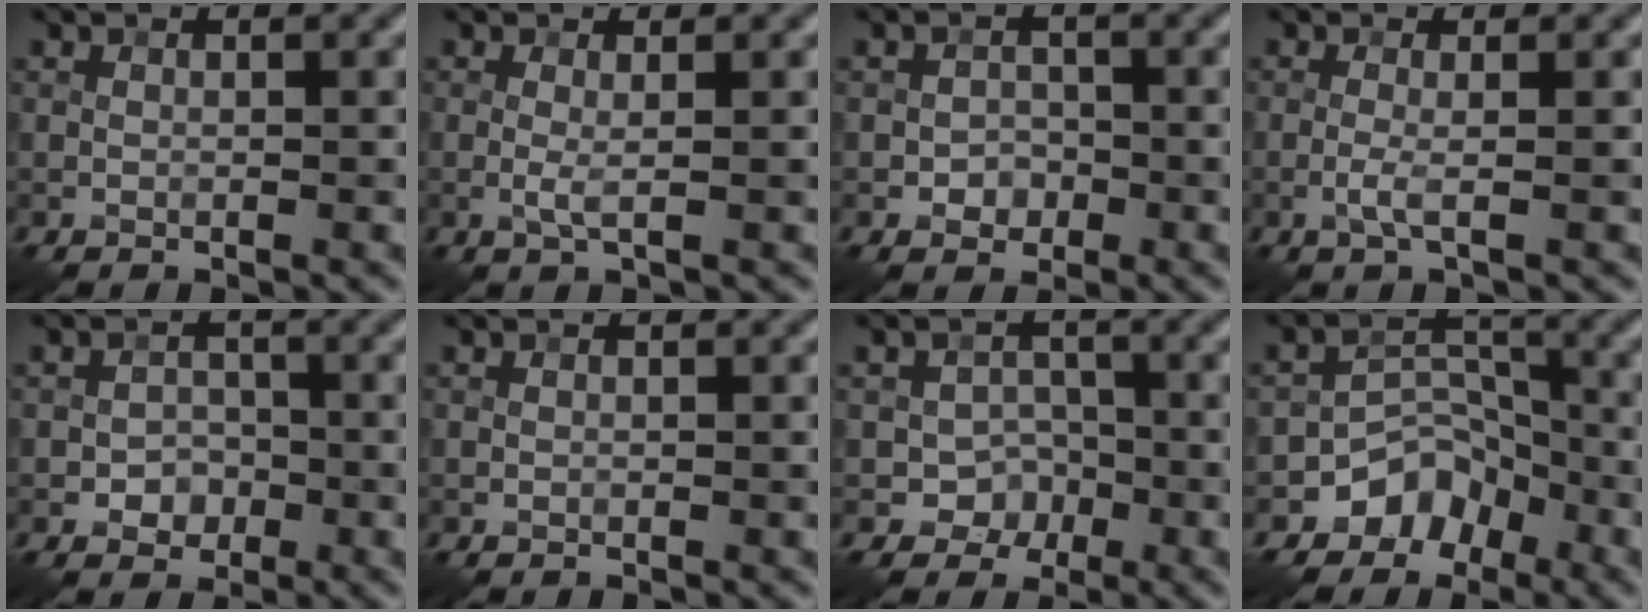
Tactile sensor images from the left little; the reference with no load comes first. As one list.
[{"total": 1.2, "force": [0.0, 0.1, 1.2], "torque": [-0.028, -0.002, -0.001]}, {"total": 1.8, "force": [-0.7, 1.5, 0.7], "torque": [-0.006, 0.001, -0.015]}, {"total": 1.5, "force": [-0.4, 0.2, 1.5], "torque": [-0.032, -0.001, -0.012]}, {"total": 2.1, "force": [-0.9, 1.8, 0.8], "torque": [-0.005, 0.001, -0.018]}, {"total": 0.0}, {"total": 3.2, "force": [-1.3, 2.8, 0.9], "torque": [0.000, 0.010, -0.022]}, {"total": 4.7, "force": [-3.0, 3.3, 1.5], "torque": [-0.007, 0.003, -0.054]}]